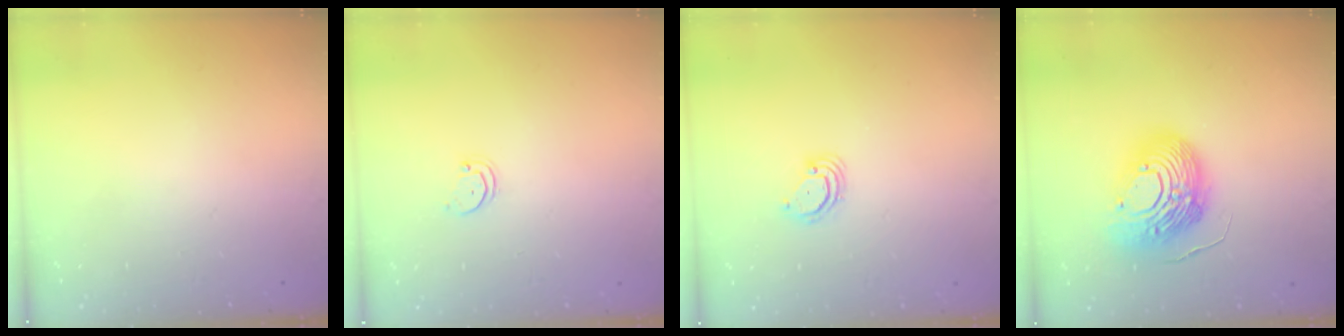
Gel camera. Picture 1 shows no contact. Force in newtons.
{"total": 1.5, "press": 1.5, "slide": 0.1}
{"total": 3.1, "press": 3.1, "slide": 0.2}
{"total": 17.4, "press": 17.3, "slide": 1.6}